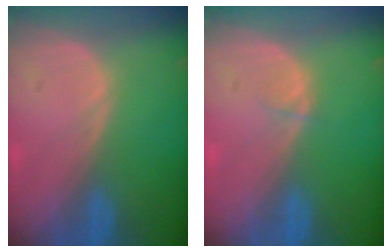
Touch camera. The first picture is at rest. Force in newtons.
{"total": 0.8, "press": 0.8, "slide": 0.1}